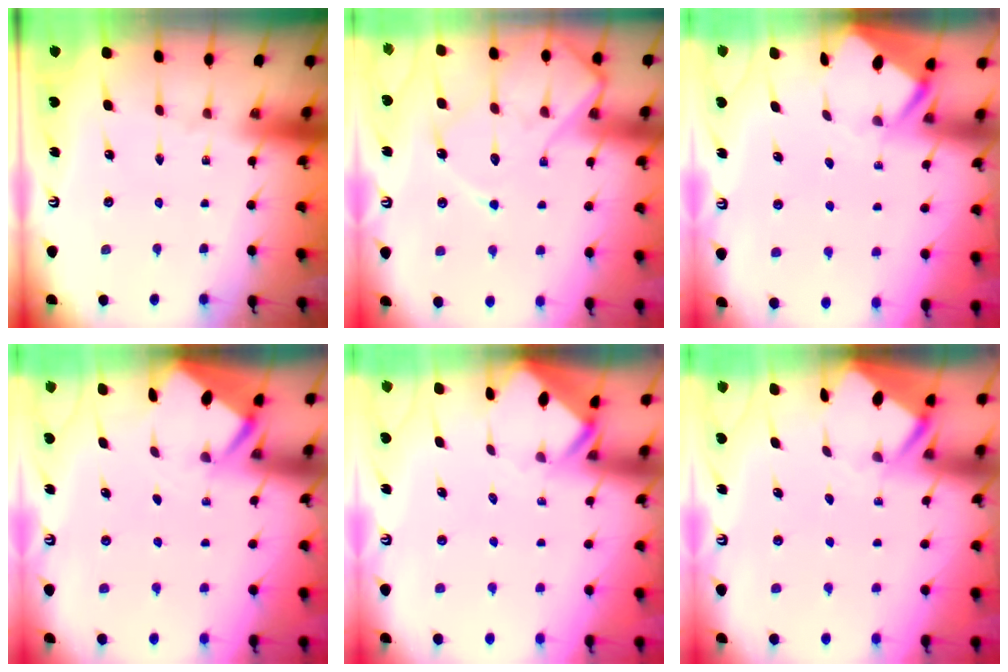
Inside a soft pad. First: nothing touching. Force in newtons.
{"total": 12.9, "press": 12.8, "slide": 1.2}
{"total": 3.8, "press": 3.8, "slide": 0.3}
{"total": 2.6, "press": 2.6, "slide": 0.4}
{"total": 2.4, "press": 2.4, "slide": 0.1}
{"total": 3.8, "press": 3.8, "slide": 0.3}